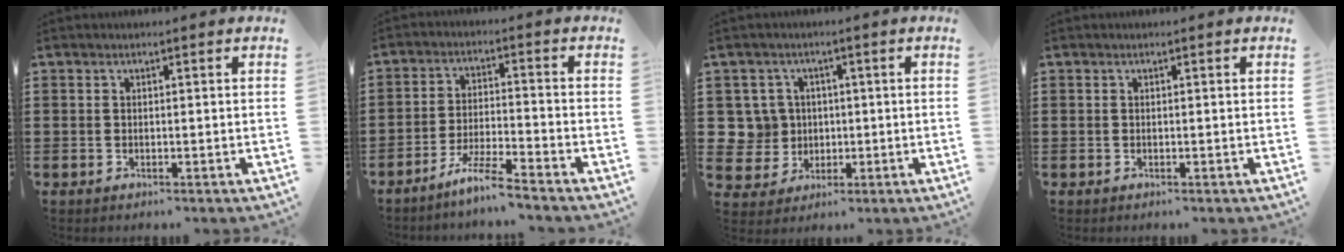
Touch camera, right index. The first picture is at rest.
{"total": 6.1, "force": [-5.4, -0.5, 2.8], "torque": [-0.068, -0.013, -0.106]}
{"total": 5.8, "force": [0.7, 5.6, 1.3], "torque": [-0.059, 0.016, 0.013]}
{"total": 0.0}